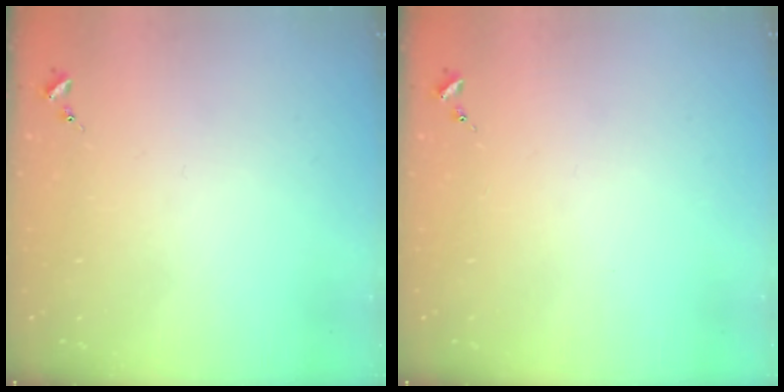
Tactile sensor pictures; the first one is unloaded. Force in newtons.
{"total": 0.0}